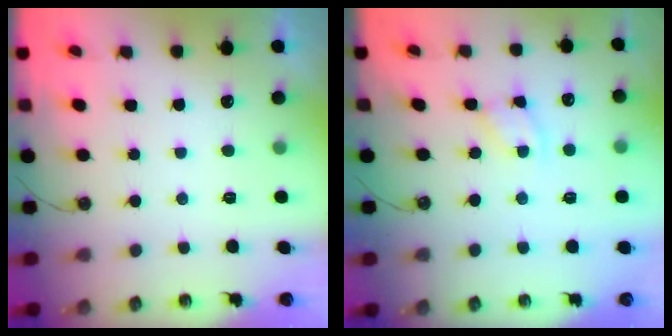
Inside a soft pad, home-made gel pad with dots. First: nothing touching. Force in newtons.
{"total": 3.0, "press": 3.0, "slide": 0.2}